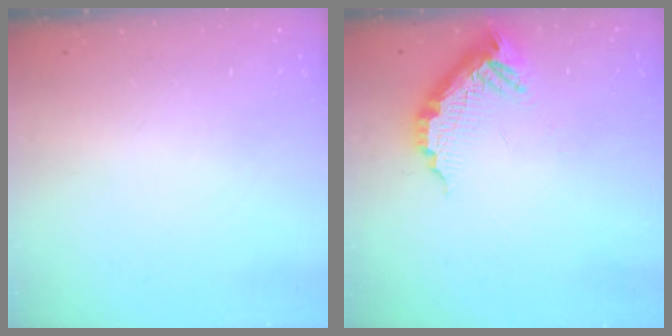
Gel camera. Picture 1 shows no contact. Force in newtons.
{"total": 12.1, "press": 12.1, "slide": 0.6}